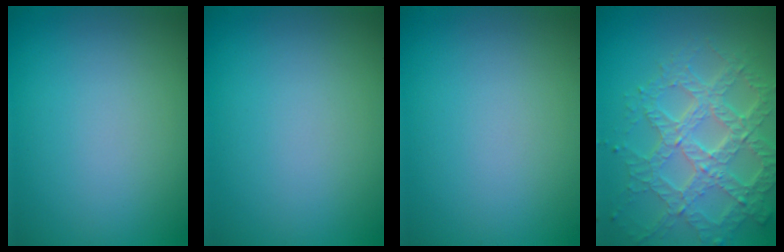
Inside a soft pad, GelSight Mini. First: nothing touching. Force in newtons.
{"total": 0.0}
{"total": 0.0}
{"total": 7.2, "press": 5.0, "slide": 5.1}